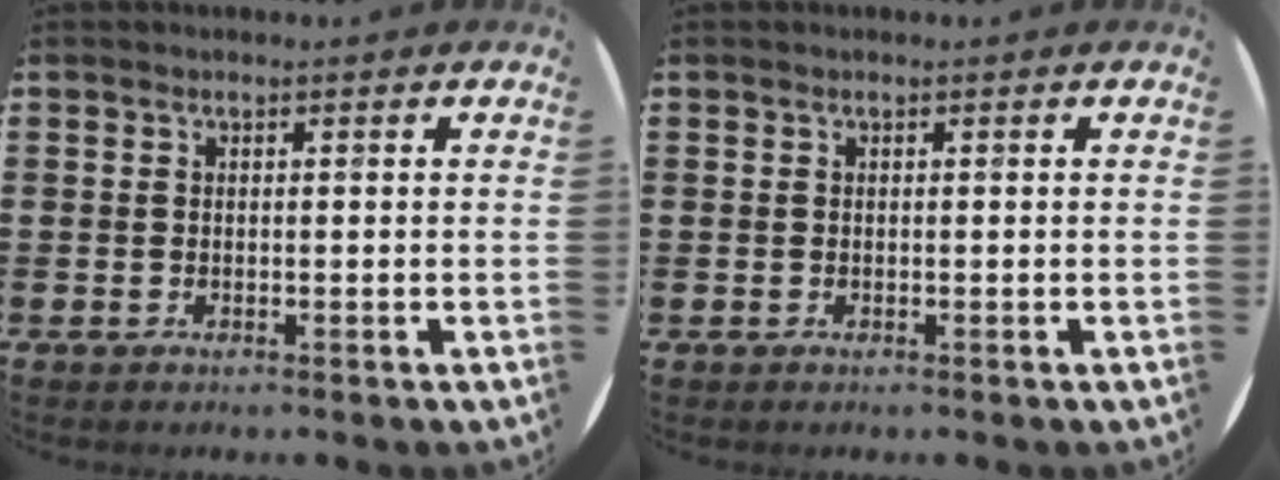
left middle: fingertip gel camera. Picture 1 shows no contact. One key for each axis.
{"total": 0.0}